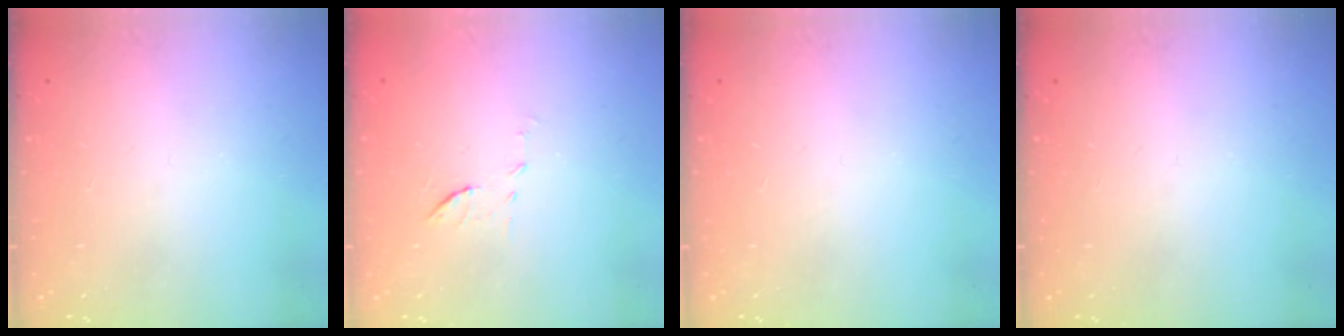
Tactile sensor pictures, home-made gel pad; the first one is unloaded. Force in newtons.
{"total": 5.7, "press": 5.6, "slide": 1.3}
{"total": 0.0}
{"total": 0.0}